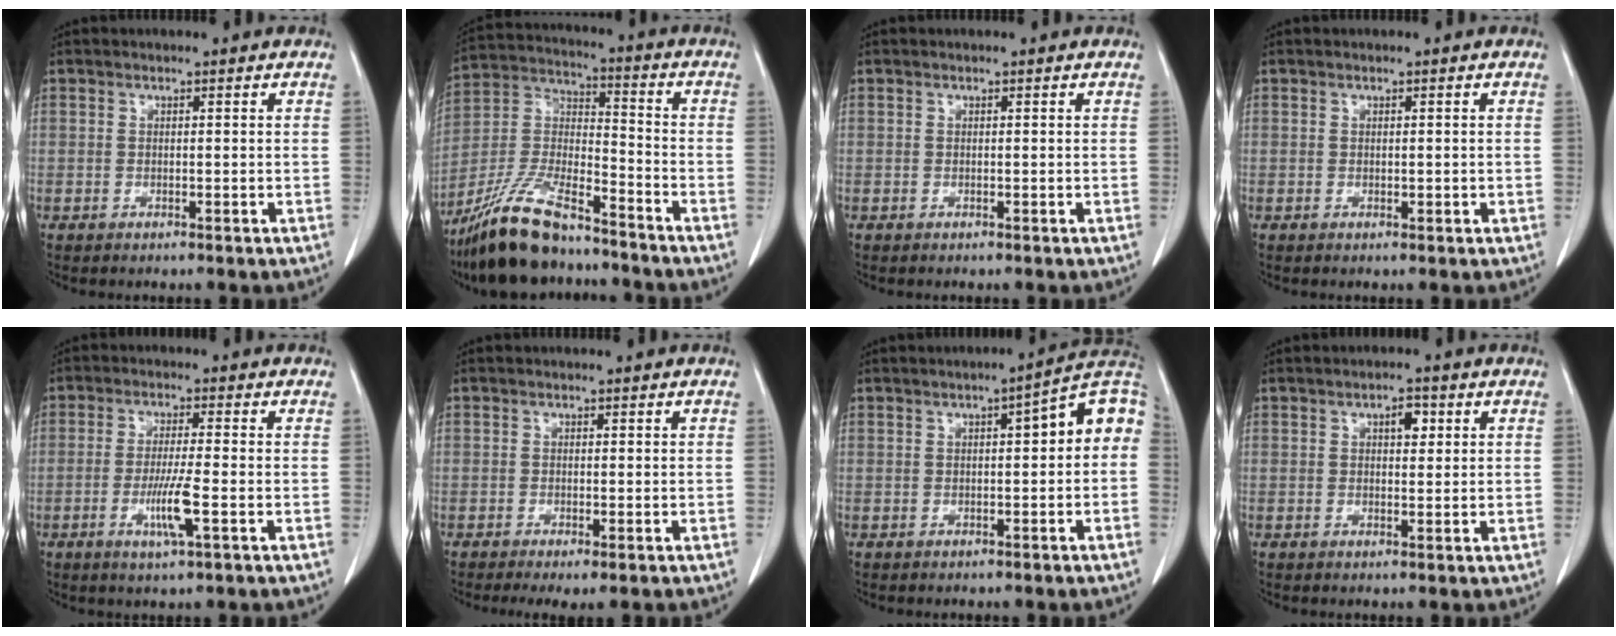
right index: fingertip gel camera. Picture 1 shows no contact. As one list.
[{"total": 15.8, "force": [-12.7, 3.9, 8.5], "torque": [-0.180, -0.005, -0.237]}, {"total": 0.0}, {"total": 0.6, "force": [0.0, 0.4, 0.5], "torque": [-0.010, -0.001, 0.004]}, {"total": 5.9, "force": [-2.0, -0.2, 5.6], "torque": [-0.106, -0.013, -0.037]}, {"total": 2.8, "force": [-1.8, 0.5, 2.1], "torque": [-0.035, -0.011, -0.027]}, {"total": 7.9, "force": [0.9, 1.7, 7.6], "torque": [-0.098, 0.034, 0.005]}, {"total": 2.7, "force": [1.0, 1.2, 2.2], "torque": [-0.033, 0.002, 0.014]}]